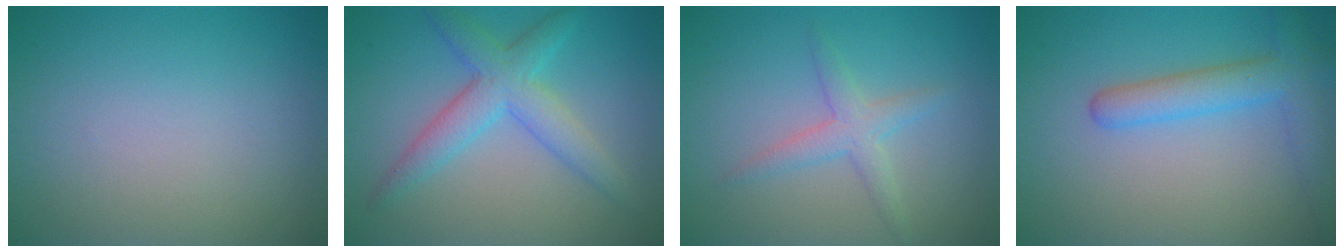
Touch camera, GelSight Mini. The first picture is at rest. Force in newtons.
{"total": 4.6, "press": 4.6, "slide": 0.1}
{"total": 2.4, "press": 2.4, "slide": 0.0}
{"total": 4.1, "press": 4.1, "slide": 0.4}